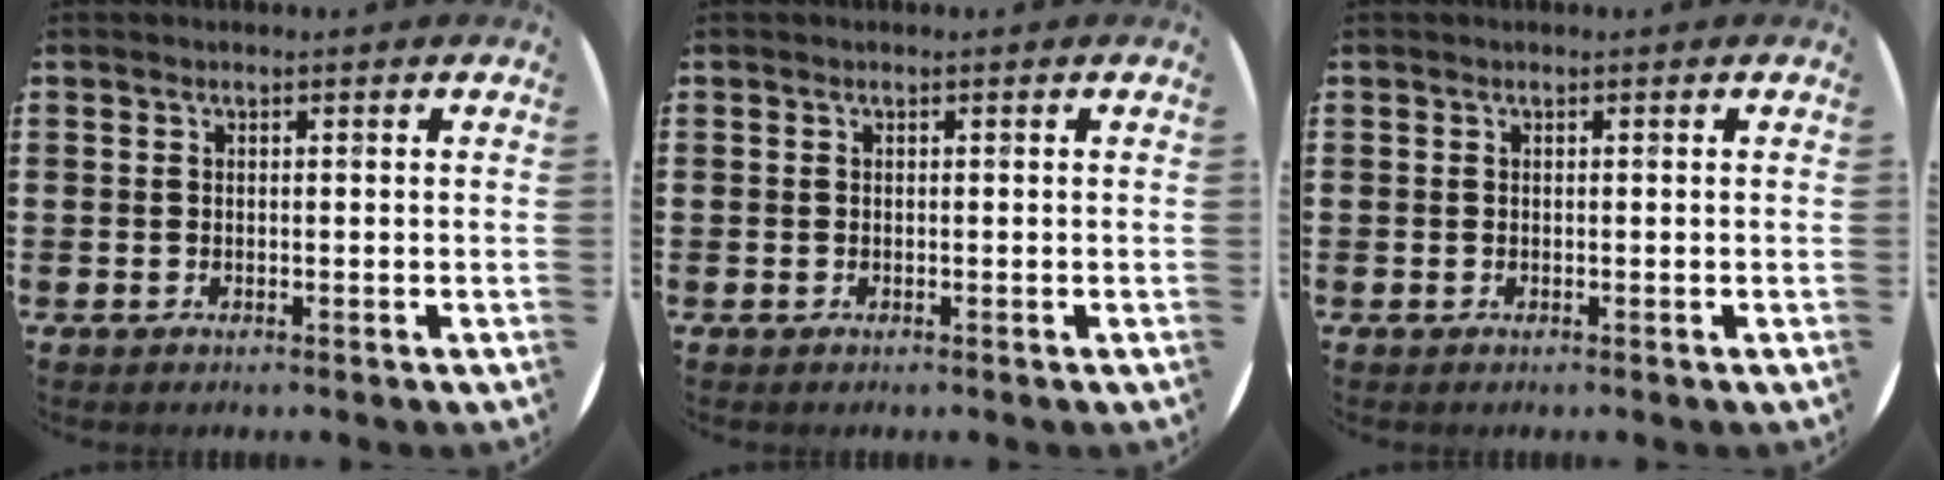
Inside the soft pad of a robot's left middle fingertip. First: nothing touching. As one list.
[{"total": 0.0}, {"total": 0.0}]